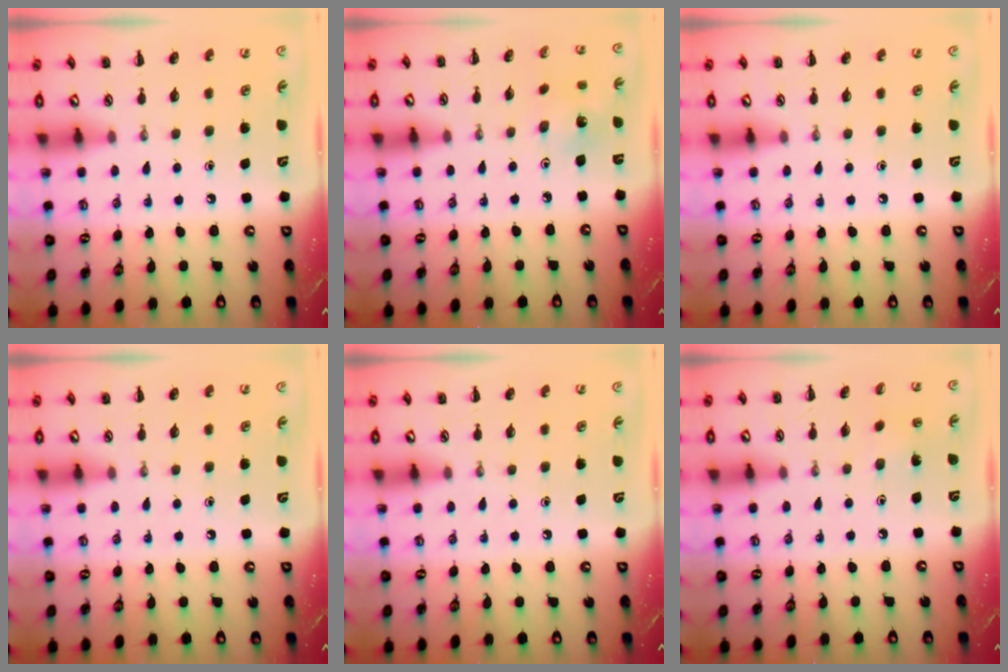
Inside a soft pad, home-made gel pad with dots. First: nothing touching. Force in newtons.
{"total": 1.8, "press": 1.6, "slide": 0.7}
{"total": 0.0}
{"total": 0.0}
{"total": 0.0}
{"total": 1.3, "press": 1.2, "slide": 0.6}